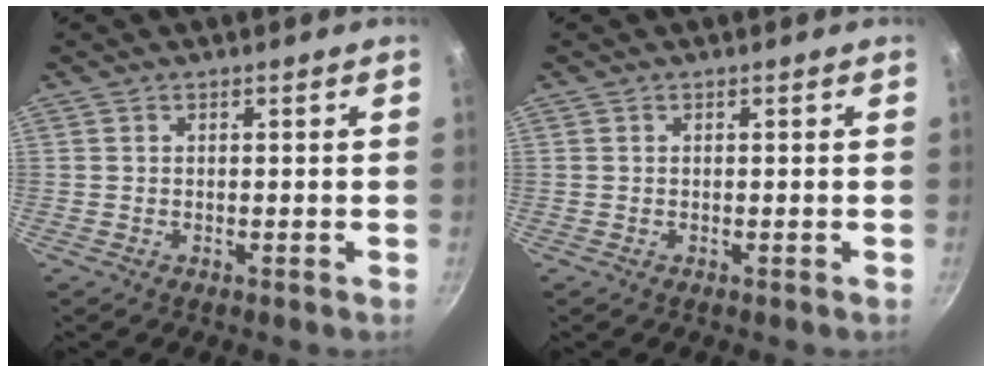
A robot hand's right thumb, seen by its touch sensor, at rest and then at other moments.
{"total": 0.0}